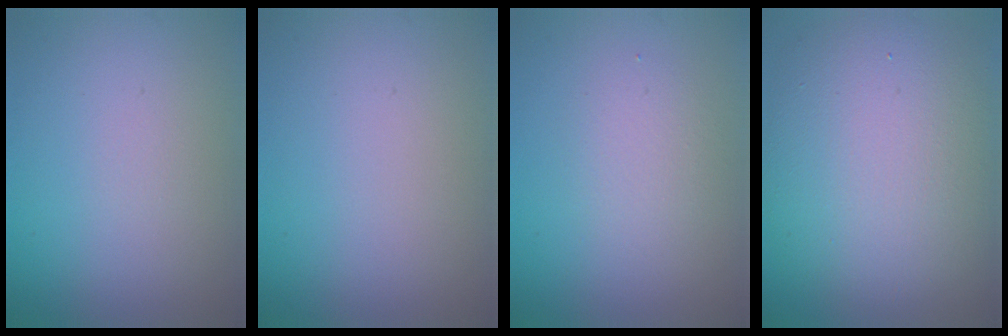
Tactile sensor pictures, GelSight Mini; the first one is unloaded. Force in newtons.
{"total": 0.0}
{"total": 1.9, "press": 1.9, "slide": 0.2}
{"total": 12.8, "press": 12.8, "slide": 0.7}